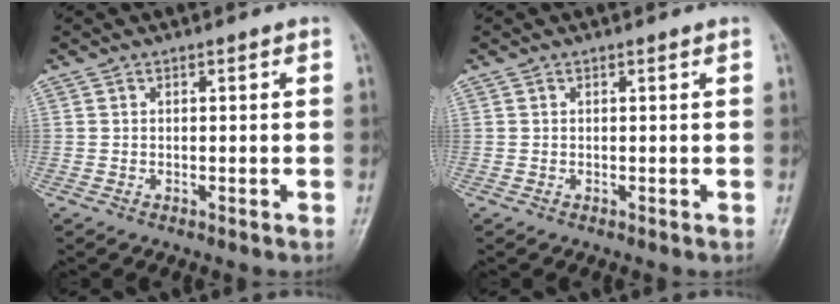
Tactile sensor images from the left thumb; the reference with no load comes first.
{"total": 0.0}